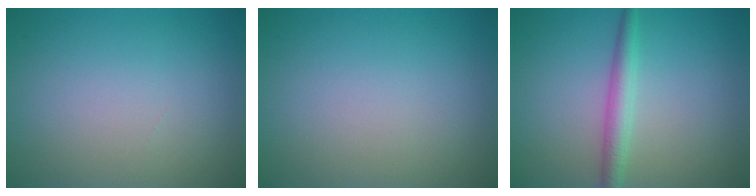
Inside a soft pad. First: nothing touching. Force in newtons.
{"total": 0.0}
{"total": 2.5, "press": 2.5, "slide": 0.1}